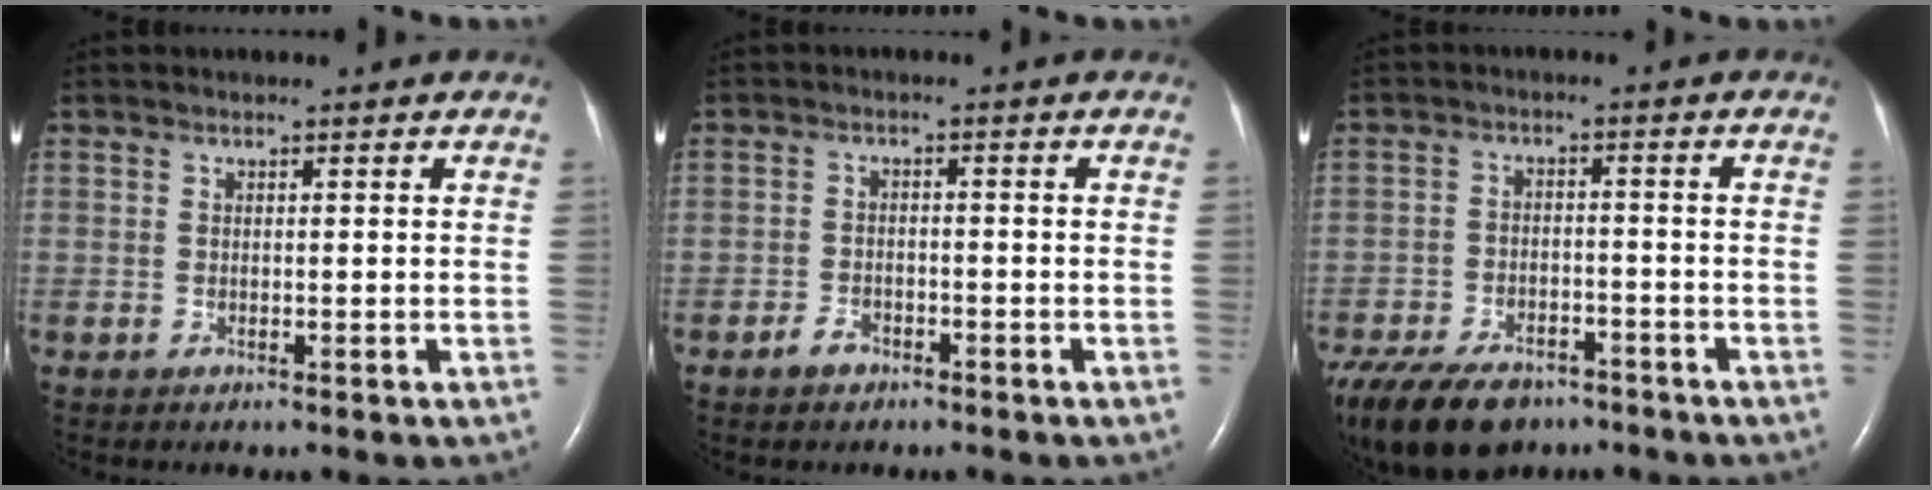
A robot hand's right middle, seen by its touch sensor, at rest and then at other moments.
{"total": 2.5, "force": [-1.8, 1.4, 1.0], "torque": [-0.024, 0.003, -0.027]}
{"total": 16.7, "force": [-11.9, 8.5, 8.2], "torque": [-0.212, -0.025, -0.183]}